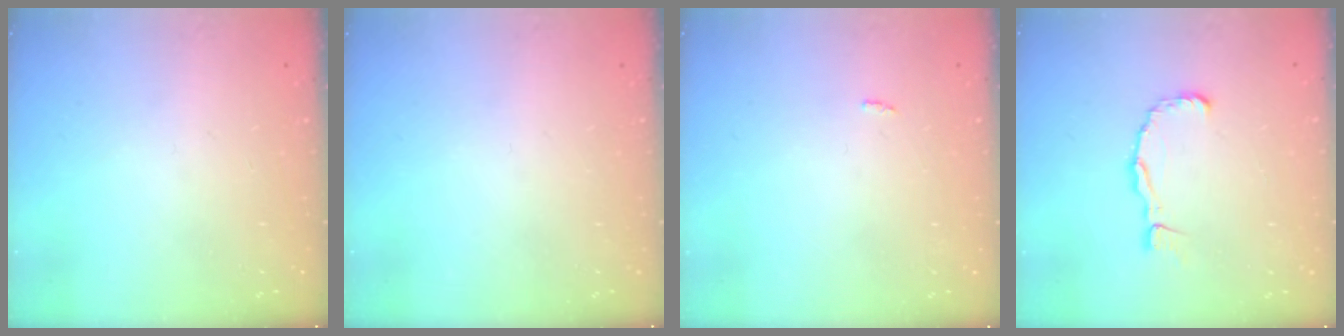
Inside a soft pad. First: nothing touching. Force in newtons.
{"total": 0.0}
{"total": 2.5, "press": 2.5, "slide": 0.2}
{"total": 5.9, "press": 5.8, "slide": 0.6}